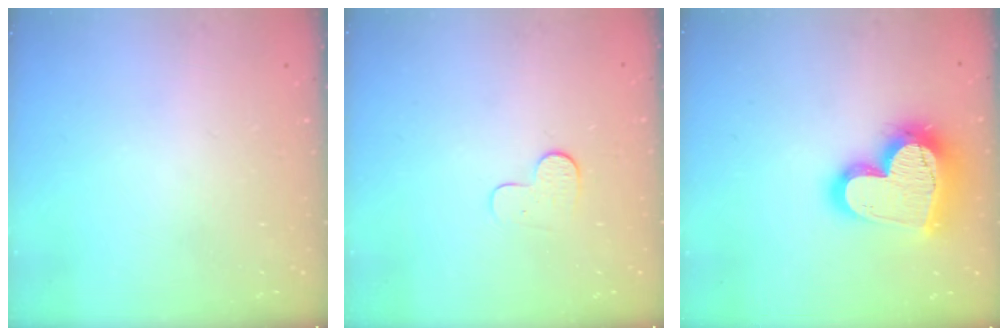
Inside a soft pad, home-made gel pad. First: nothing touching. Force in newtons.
{"total": 4.1, "press": 4.1, "slide": 0.4}
{"total": 22.4, "press": 22.3, "slide": 1.9}